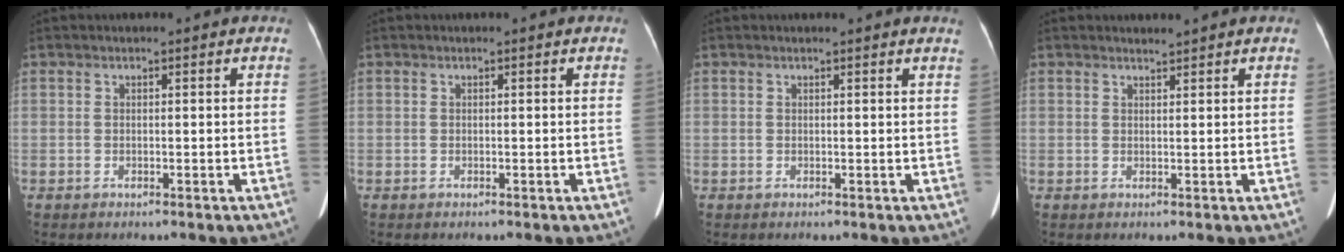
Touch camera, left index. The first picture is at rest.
{"total": 0.0}
{"total": 2.0, "force": [1.9, -0.2, 0.6], "torque": [-0.015, 0.003, 0.015]}
{"total": 0.9, "force": [0.8, -0.2, 0.0], "torque": [-0.009, -0.002, 0.018]}